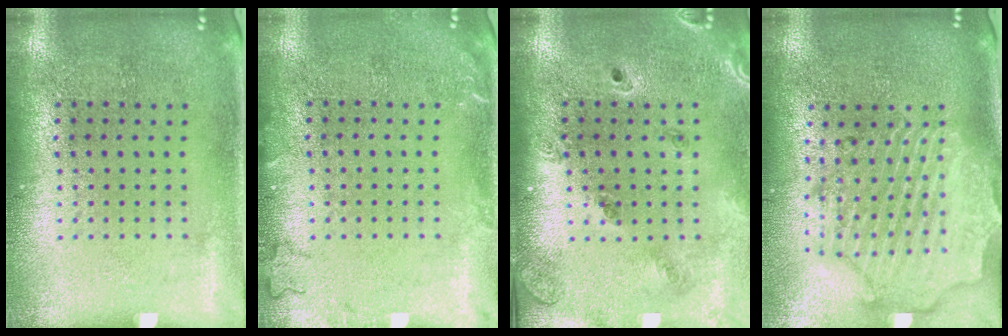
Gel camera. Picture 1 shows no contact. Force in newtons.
{"total": 1.3, "press": 1.3, "slide": 0.3}
{"total": 1.4, "press": 1.3, "slide": 0.2}
{"total": 2.9, "press": 2.6, "slide": 1.3}